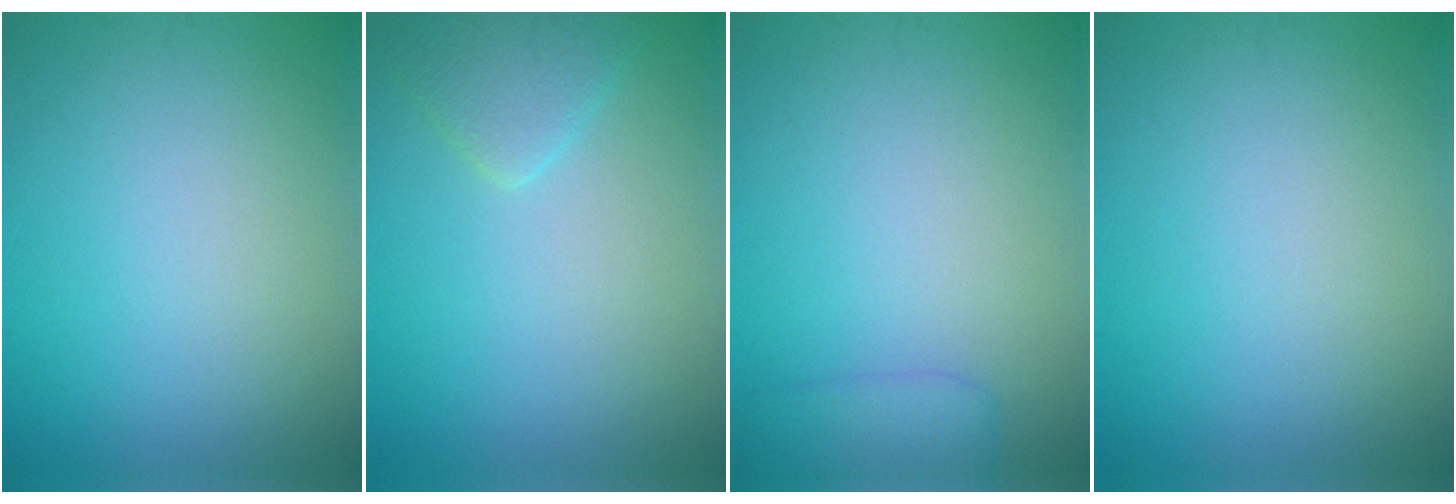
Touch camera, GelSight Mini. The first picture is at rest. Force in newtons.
{"total": 2.3, "press": 2.3, "slide": 0.1}
{"total": 2.5, "press": 2.5, "slide": 0.2}
{"total": 0.0}